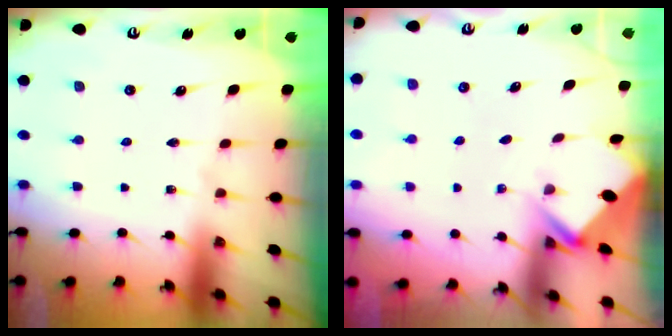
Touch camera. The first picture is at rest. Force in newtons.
{"total": 2.1, "press": 2.1, "slide": 0.1}